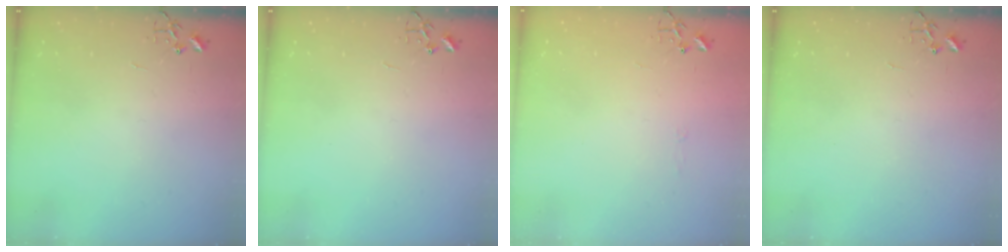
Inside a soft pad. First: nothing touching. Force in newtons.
{"total": 0.0}
{"total": 2.8, "press": 2.8, "slide": 0.5}
{"total": 0.0}